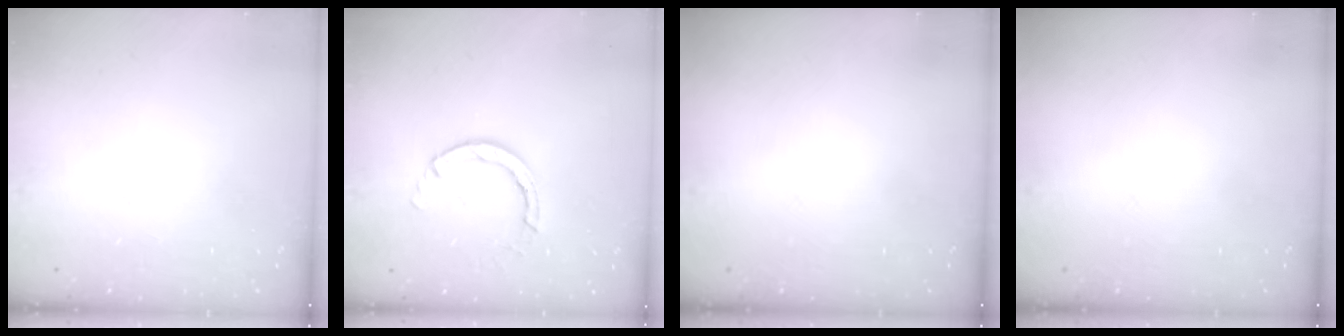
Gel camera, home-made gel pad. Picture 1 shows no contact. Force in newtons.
{"total": 3.7, "press": 3.7, "slide": 0.4}
{"total": 0.0}
{"total": 0.0}